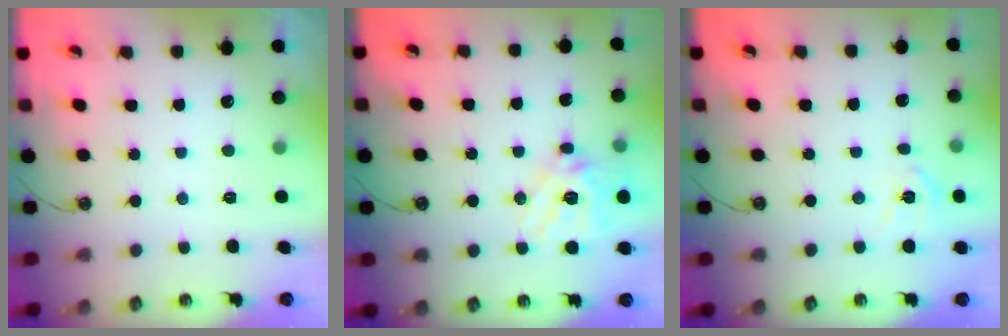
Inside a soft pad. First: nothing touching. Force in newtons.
{"total": 16.6, "press": 16.4, "slide": 2.6}
{"total": 6.5, "press": 6.4, "slide": 0.7}